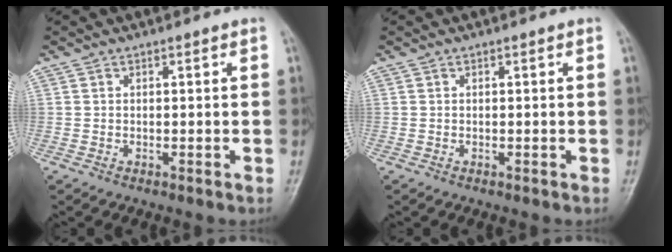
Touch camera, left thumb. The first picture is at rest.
{"total": 0.0}